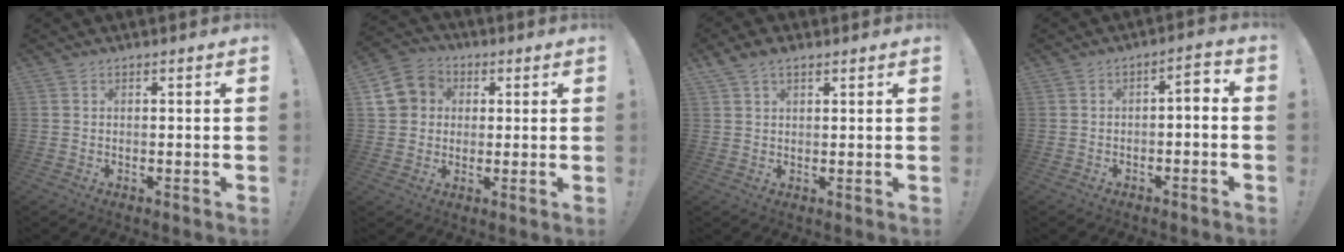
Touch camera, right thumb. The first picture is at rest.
{"total": 9.8, "force": [1.3, 9.1, 3.4], "torque": [-0.050, 0.009, 0.031]}
{"total": 3.9, "force": [2.6, 2.0, 2.0], "torque": [-0.037, -0.005, 0.051]}
{"total": 3.7, "force": [-2.2, 1.2, 2.8], "torque": [-0.044, 0.009, -0.041]}